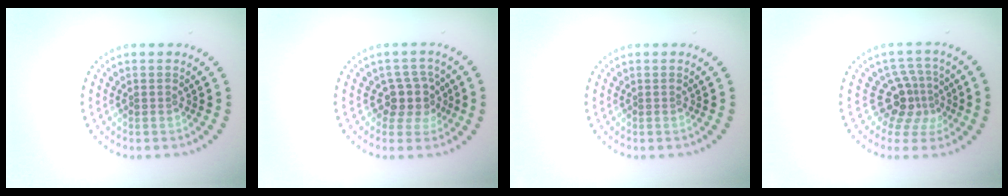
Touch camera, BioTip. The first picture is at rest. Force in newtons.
{"total": 2.9, "press": 2.4, "slide": 1.6}
{"total": 0.0}
{"total": 3.7, "press": 2.6, "slide": 2.6}